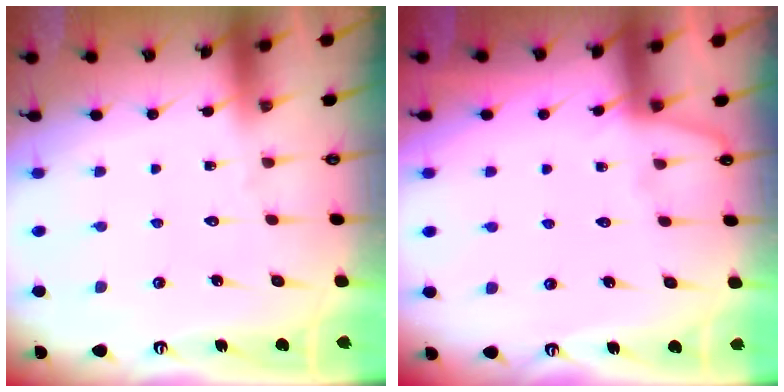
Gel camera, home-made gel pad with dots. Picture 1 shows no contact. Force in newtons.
{"total": 2.0, "press": 2.0, "slide": 0.4}